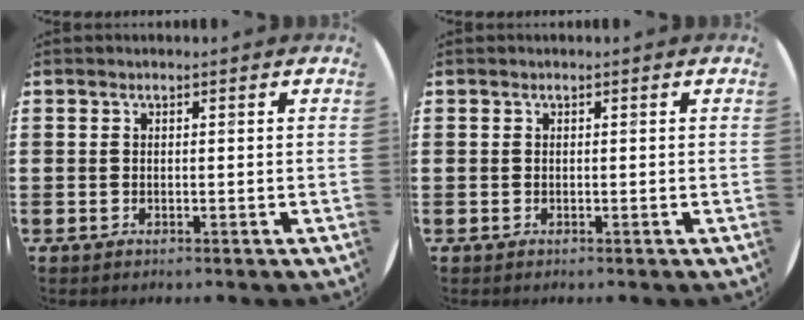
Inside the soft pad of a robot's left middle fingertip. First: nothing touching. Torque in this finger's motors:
{"motor_torque": [-0.08, 0.08, 0.00, 0.01]}